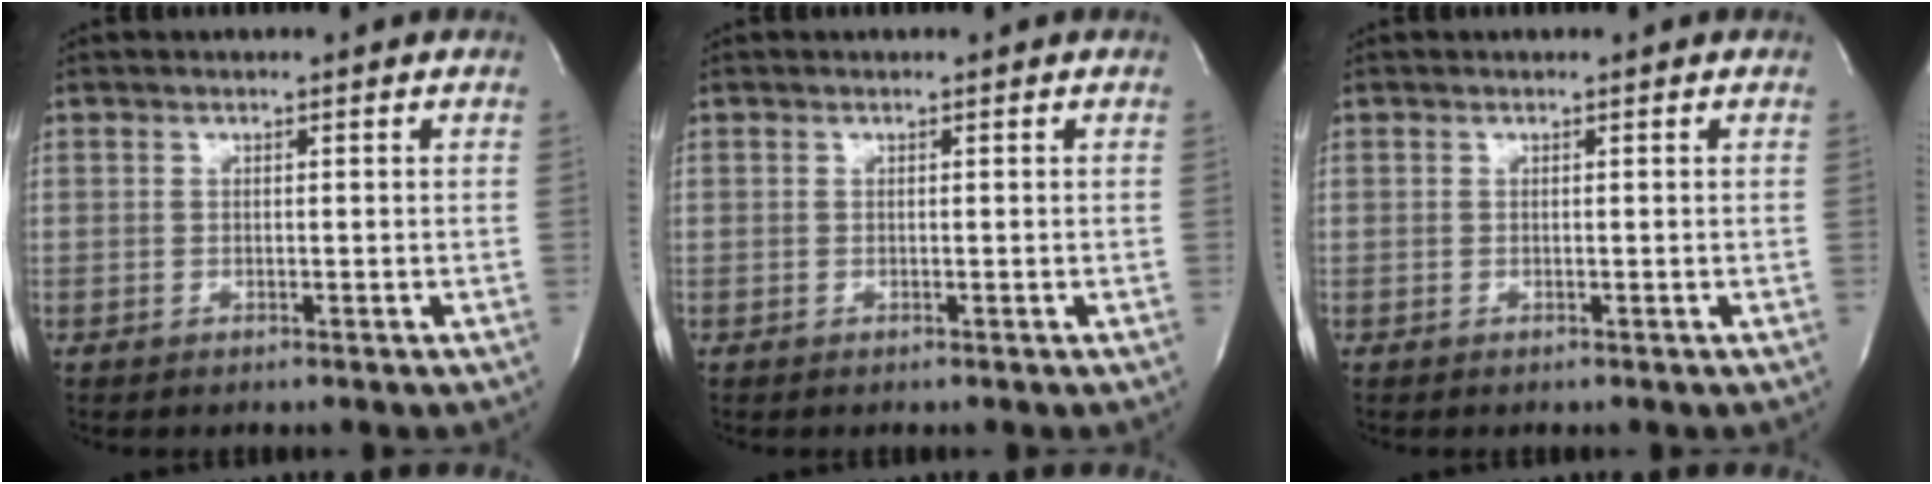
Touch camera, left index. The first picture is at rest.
{"total": 0.0}
{"total": 0.0}